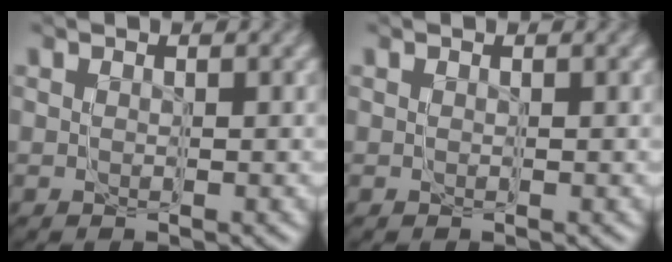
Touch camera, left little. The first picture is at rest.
{"total": 0.0}